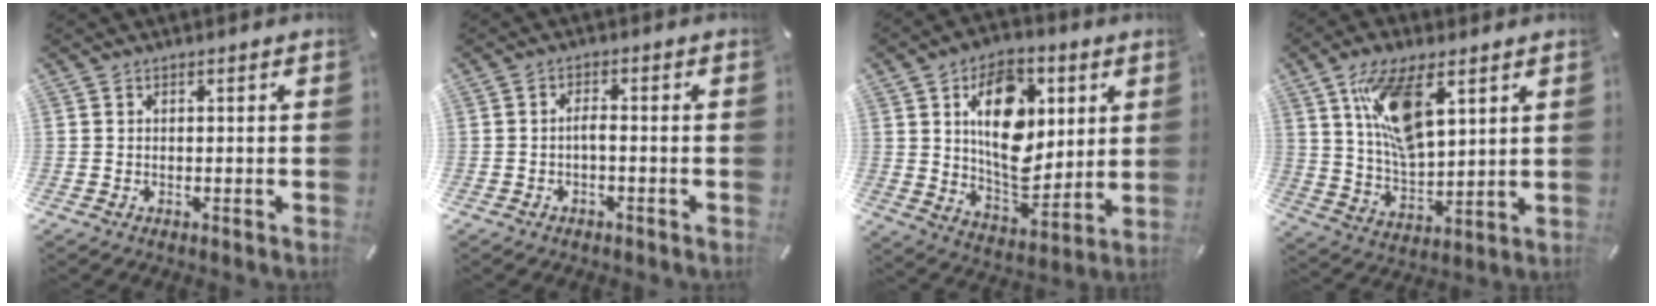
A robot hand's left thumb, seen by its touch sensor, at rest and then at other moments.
{"total": 2.3, "force": [-1.0, 0.8, 1.9], "torque": [-0.042, 0.003, -0.021]}
{"total": 17.8, "force": [4.8, 11.9, 12.3], "torque": [-0.187, -0.012, 0.085]}
{"total": 14.7, "force": [7.2, 6.9, 10.7], "torque": [-0.207, -0.018, 0.130]}